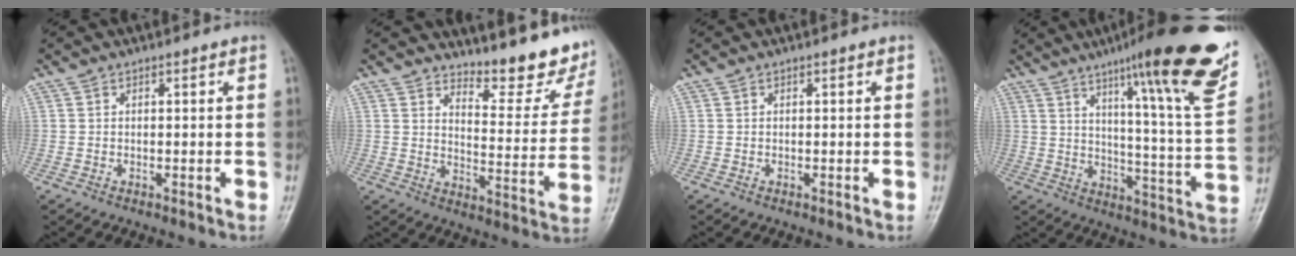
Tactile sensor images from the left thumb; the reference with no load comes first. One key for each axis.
{"total": 13.2, "fx": 11.8, "fy": 2.9, "fz": 5.0, "tx": -0.040, "ty": -0.117, "tz": 0.150}
{"total": 0.0}
{"total": 25.9, "fx": 15.9, "fy": 3.4, "fz": 20.2, "tx": -0.266, "ty": -0.061, "tz": 0.224}